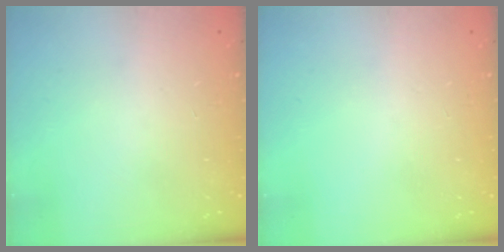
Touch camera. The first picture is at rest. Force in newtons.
{"total": 0.0}